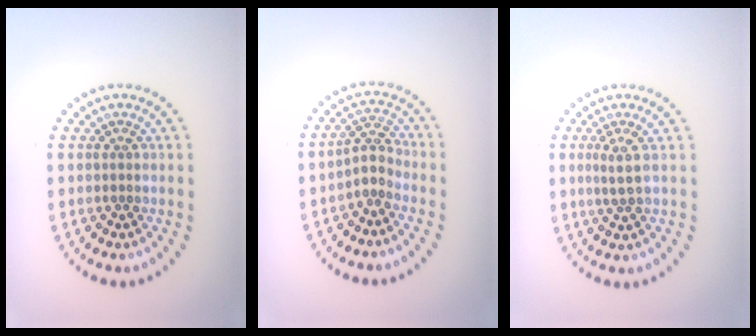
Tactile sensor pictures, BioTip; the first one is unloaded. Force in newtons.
{"total": 2.2, "press": 1.6, "slide": 1.5}
{"total": 1.6, "press": 1.3, "slide": 0.9}